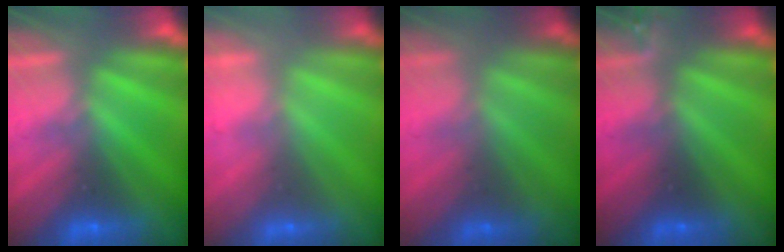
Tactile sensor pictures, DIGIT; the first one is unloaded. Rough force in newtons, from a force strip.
{"total": 2.1}
{"total": 1.6}
{"total": 4.0}